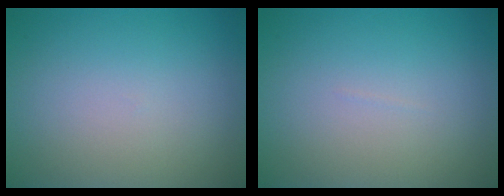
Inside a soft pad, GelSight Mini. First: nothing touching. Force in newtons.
{"total": 0.0}